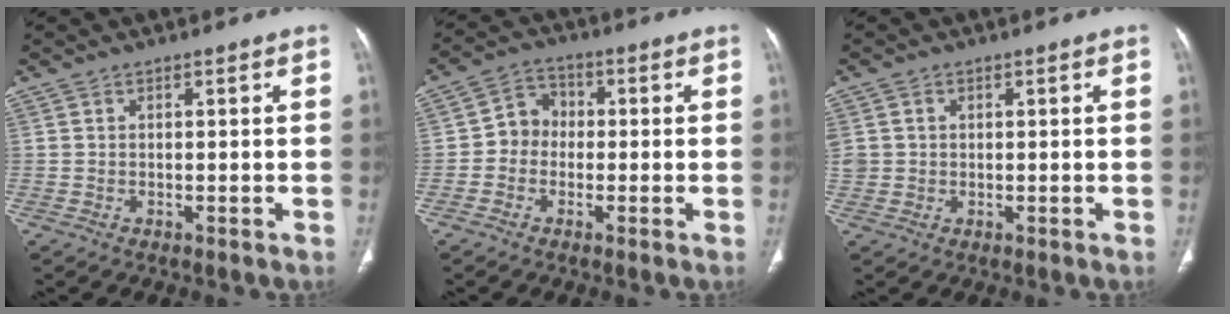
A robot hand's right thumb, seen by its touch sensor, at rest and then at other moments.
{"total": 5.5, "force": [-0.9, 4.9, 2.4], "torque": [-0.017, 0.022, -0.030]}
{"total": 4.0, "force": [0.8, 3.7, 1.5], "torque": [-0.036, 0.007, 0.024]}